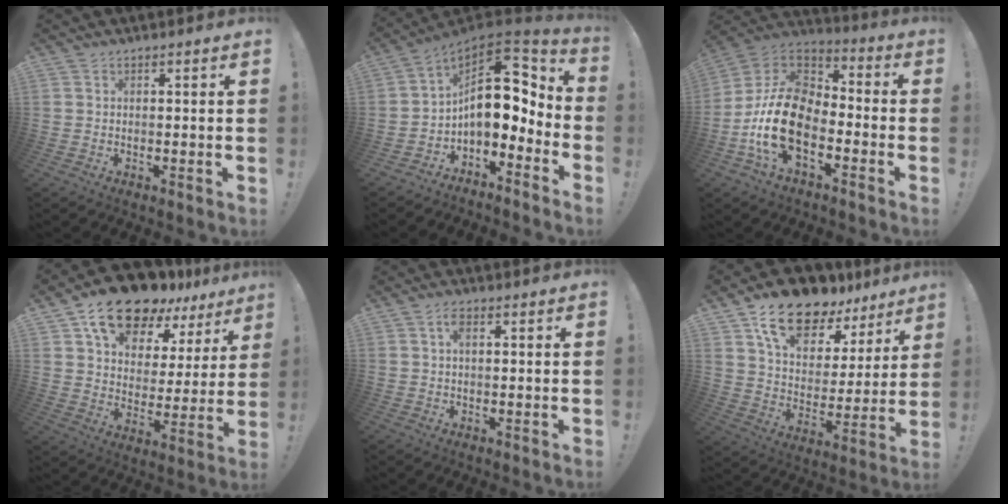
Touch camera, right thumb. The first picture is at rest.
{"total": 15.3, "force": [1.2, 9.0, 12.3], "torque": [-0.195, -0.004, 0.024]}
{"total": 19.8, "force": [-6.8, 12.1, 14.1], "torque": [-0.294, 0.035, -0.107]}
{"total": 17.7, "force": [13.0, 8.4, 8.7], "torque": [-0.155, -0.084, 0.230]}
{"total": 3.3, "force": [1.1, 1.6, 2.6], "torque": [-0.043, 0.001, 0.016]}
{"total": 16.3, "force": [12.1, 7.7, 7.7], "torque": [-0.142, -0.081, 0.219]}